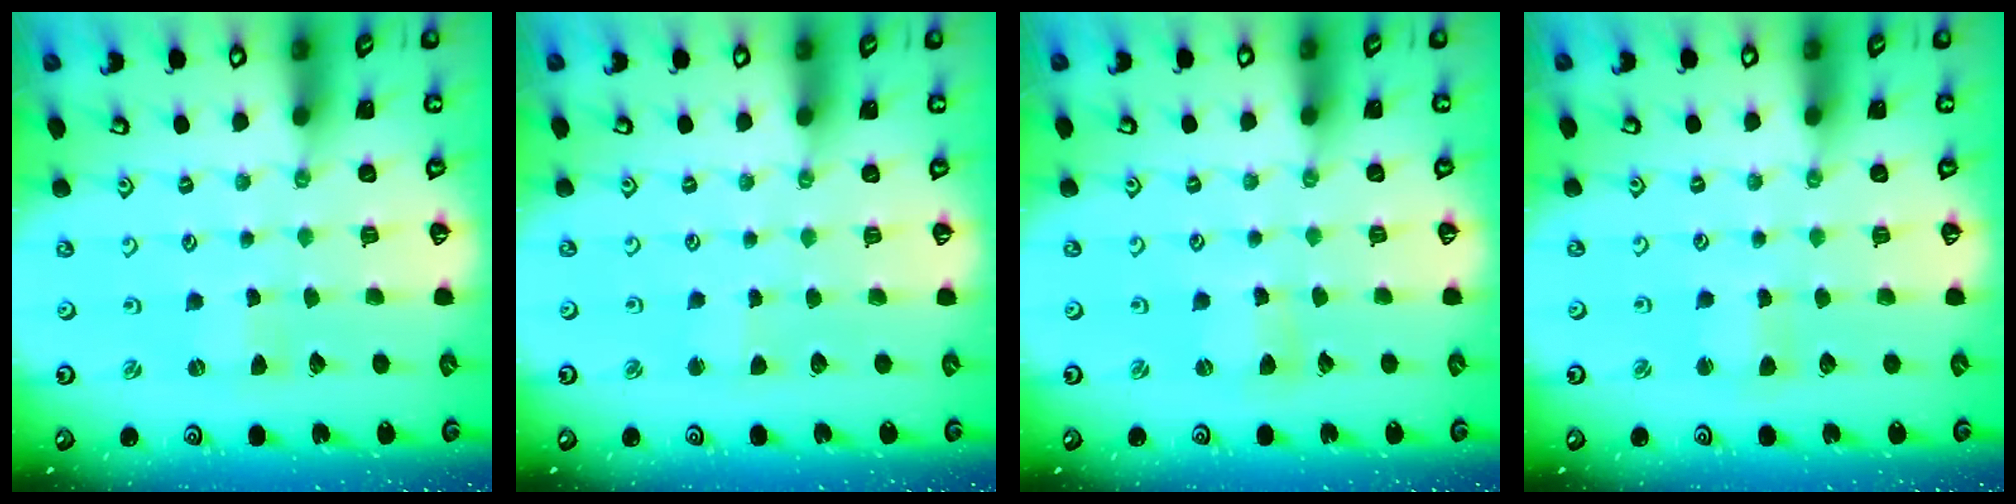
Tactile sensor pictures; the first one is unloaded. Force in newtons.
{"total": 1.8, "press": 1.8, "slide": 0.2}
{"total": 2.6, "press": 2.6, "slide": 0.1}
{"total": 1.7, "press": 1.7, "slide": 0.2}